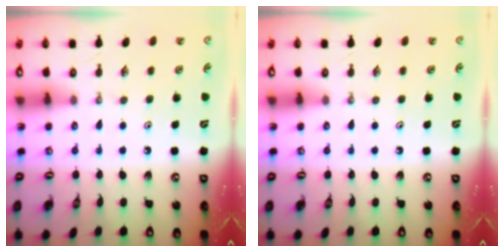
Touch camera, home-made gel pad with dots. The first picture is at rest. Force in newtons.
{"total": 0.0}